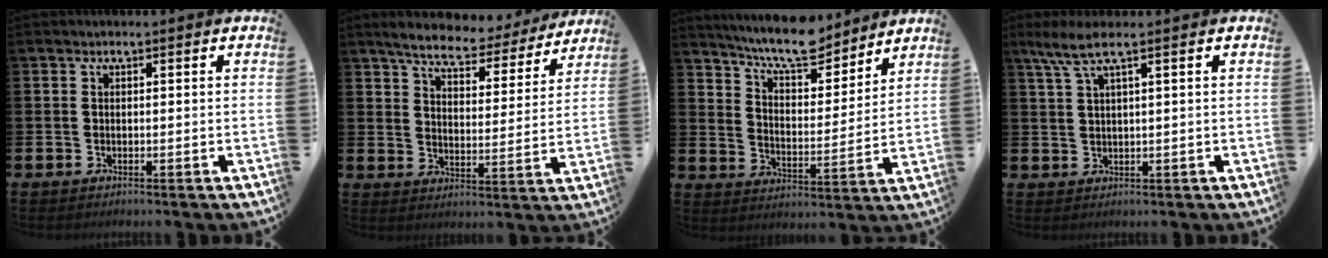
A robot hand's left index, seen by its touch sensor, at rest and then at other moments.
{"total": 6.8, "force": [6.3, 1.3, 2.0], "torque": [-0.066, -0.040, 0.107]}
{"total": 9.3, "force": [8.5, 1.7, 3.2], "torque": [-0.079, -0.052, 0.151]}
{"total": 4.5, "force": [2.7, 0.6, 3.6], "torque": [-0.077, 0.004, 0.048]}